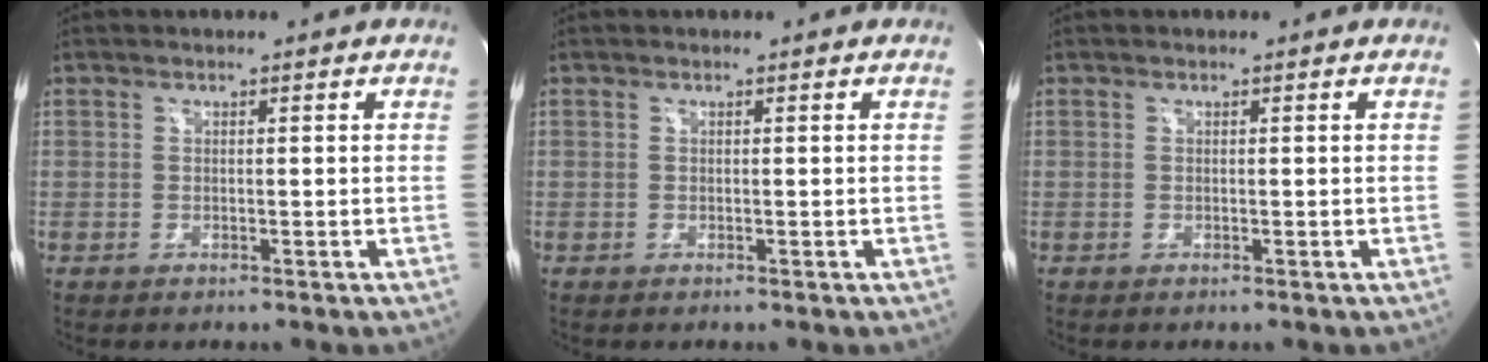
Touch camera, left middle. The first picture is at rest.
{"total": 0.0}
{"total": 0.0}